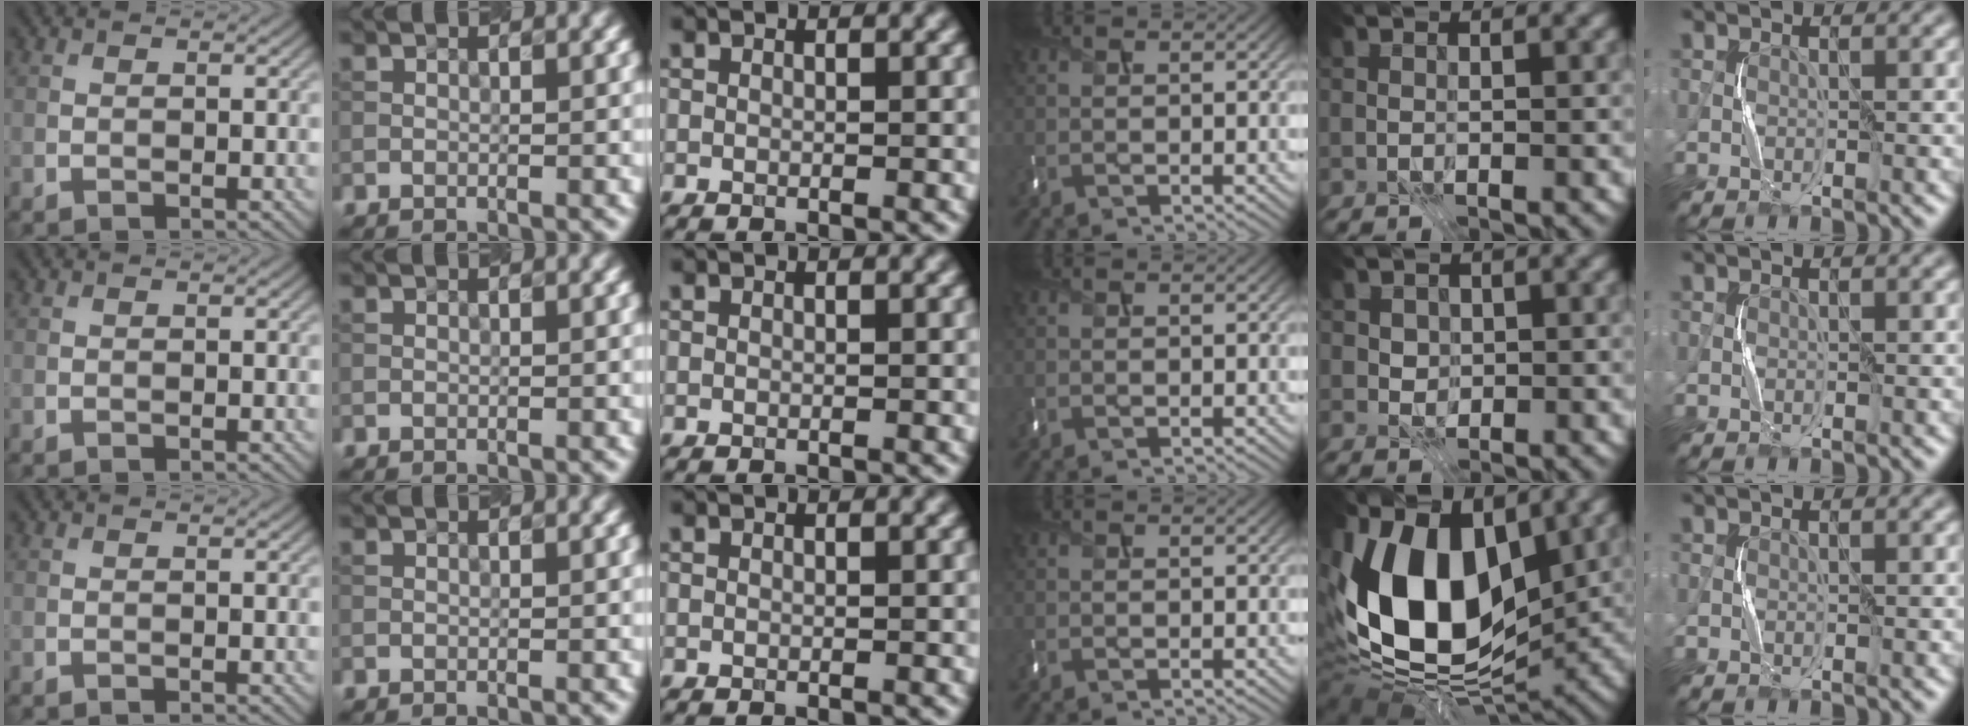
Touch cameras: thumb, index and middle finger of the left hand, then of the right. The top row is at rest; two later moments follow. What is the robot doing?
{"motion": "press", "object": "mouse"}